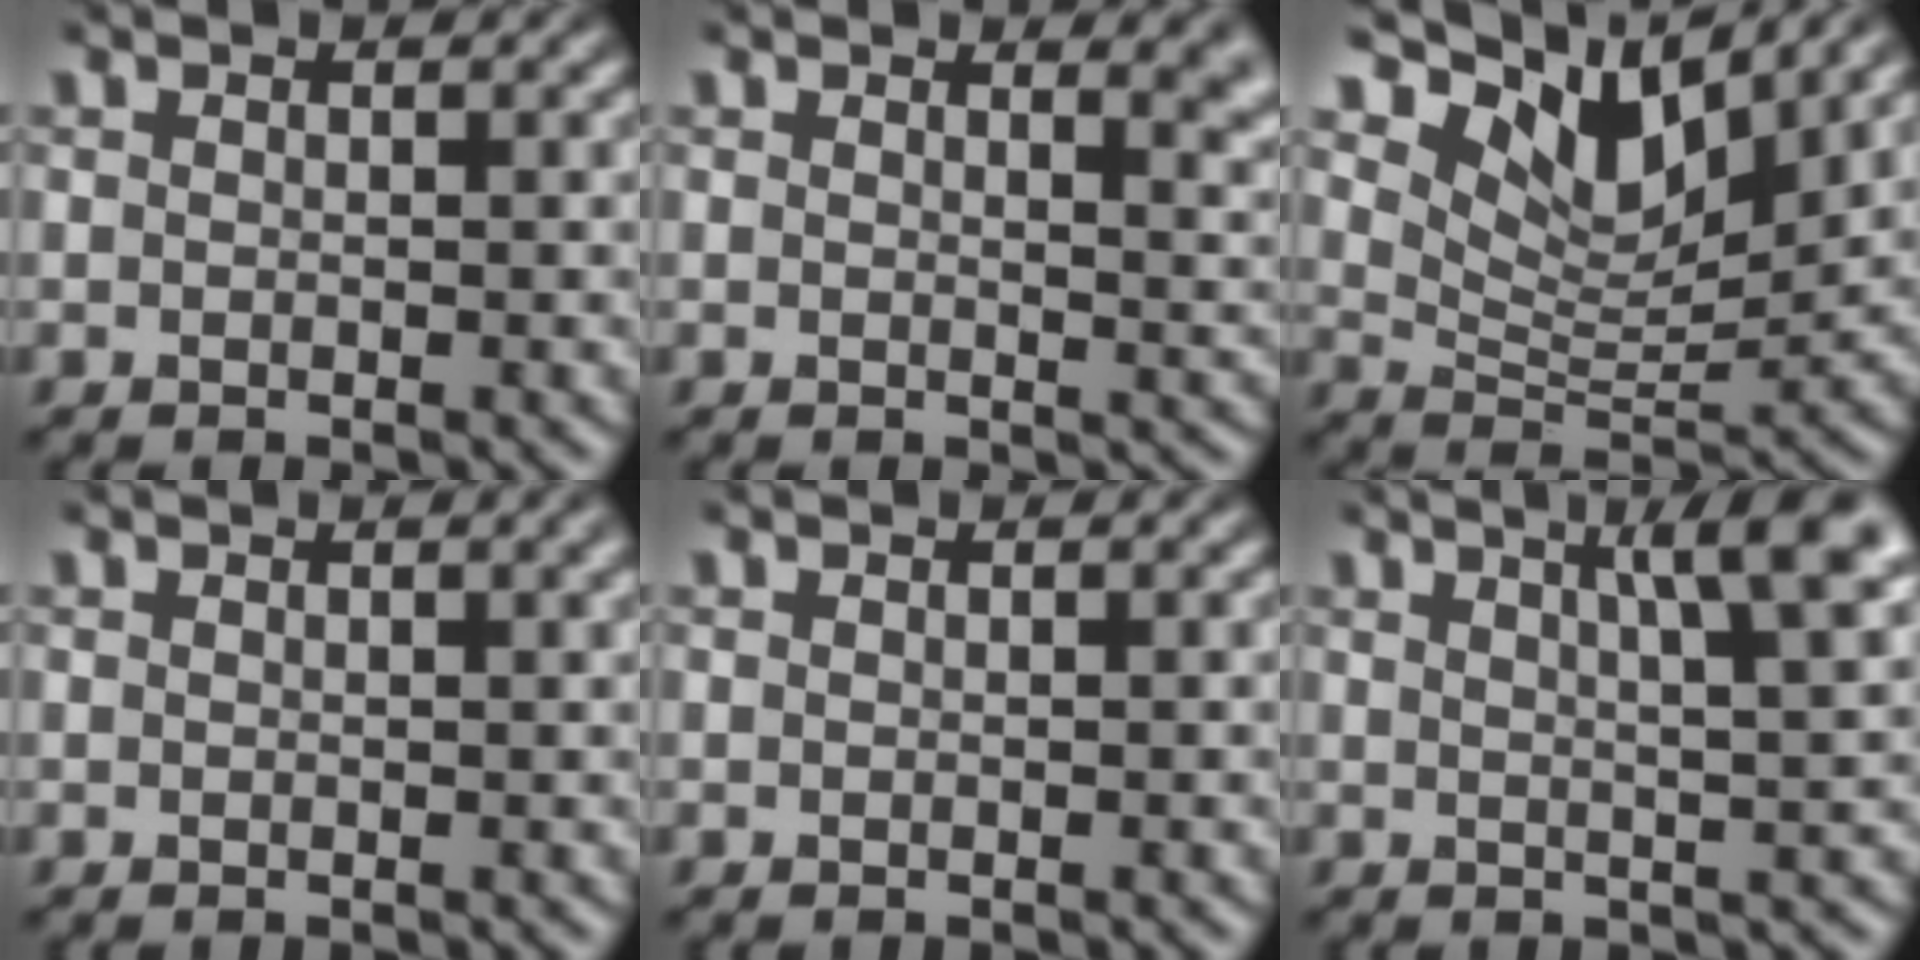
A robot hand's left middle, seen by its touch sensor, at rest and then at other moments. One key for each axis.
{"total": 3.6, "fx": 2.2, "fy": 1.4, "fz": 2.4, "tx": -0.012, "ty": 0.000, "tz": 0.029}
{"total": 8.2, "fx": 5.7, "fy": 3.1, "fz": 5.0, "tx": -0.087, "ty": 0.000, "tz": 0.099}
{"total": 1.5, "fx": 0.7, "fy": 0.4, "fz": 1.2, "tx": -0.012, "ty": 0.005, "tz": 0.008}
{"total": 0.0}
{"total": 6.3, "fx": 2.9, "fy": 1.3, "fz": 5.5, "tx": -0.051, "ty": 0.018, "tz": 0.034}